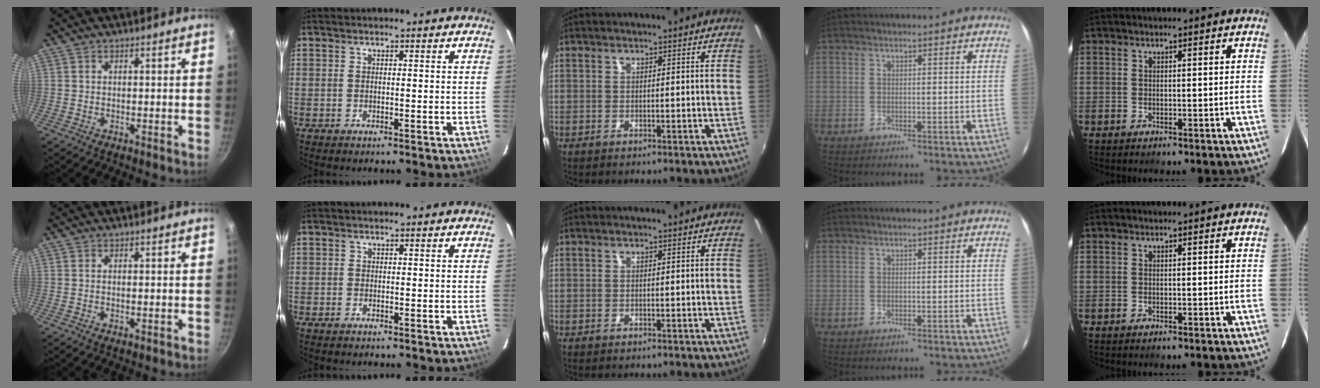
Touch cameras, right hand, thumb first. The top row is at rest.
{"thumb": {"total": 0.6, "force": [-0.2, 0.2, 0.5], "torque": [-0.010, 0.001, -0.003]}, "index": {"total": 0.7, "force": [-0.6, 0.5, 0.1], "torque": [-0.003, 0.000, -0.013]}}